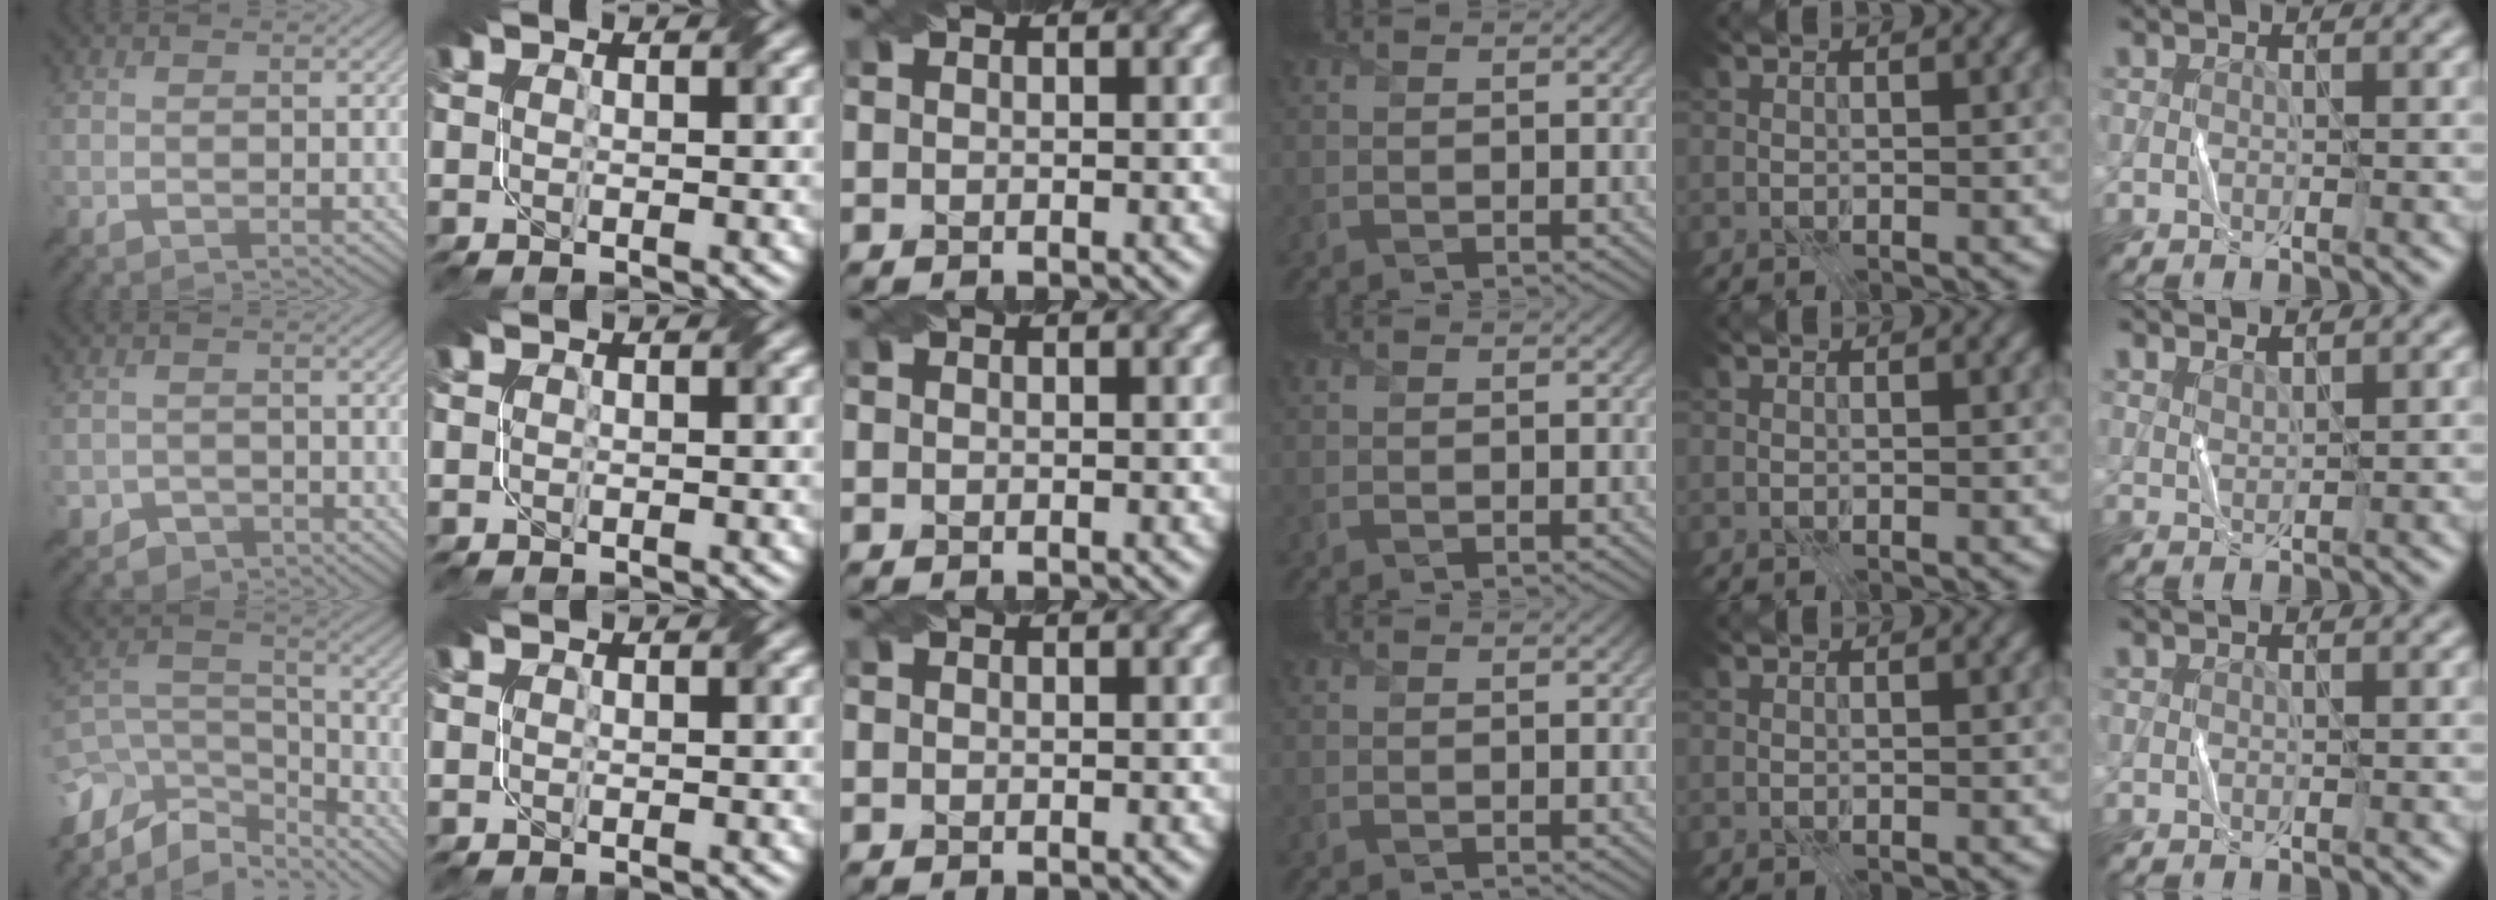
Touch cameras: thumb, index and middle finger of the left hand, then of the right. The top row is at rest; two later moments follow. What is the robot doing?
{"motion": "fold", "object": "coffee filter"}